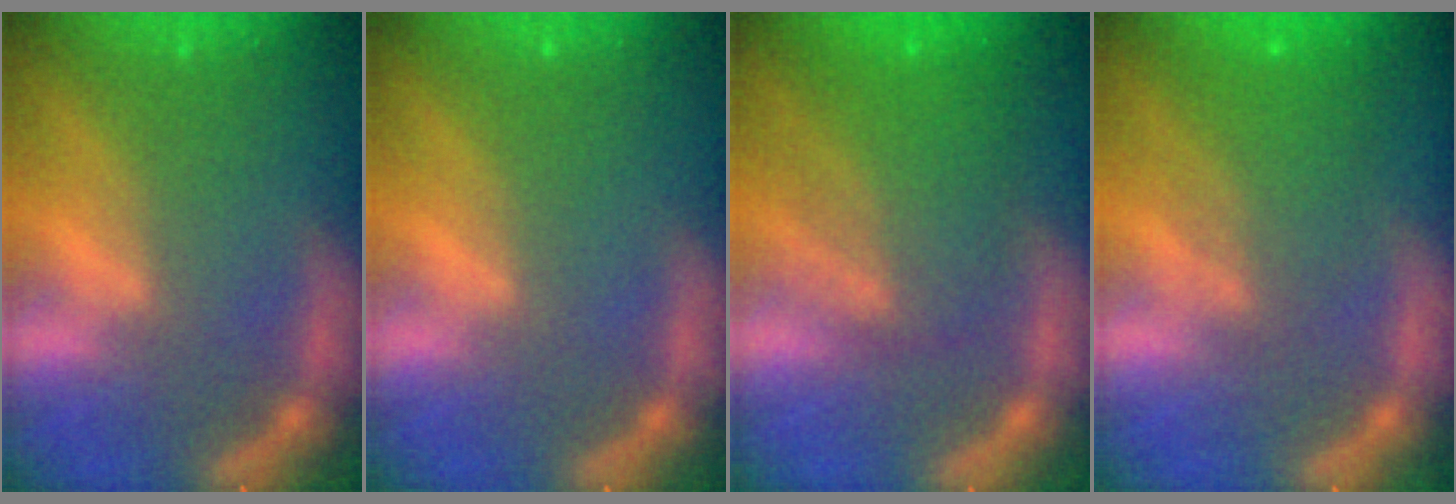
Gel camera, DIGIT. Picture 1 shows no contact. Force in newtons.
{"total": 0.0}
{"total": 6.6}
{"total": 4.6}